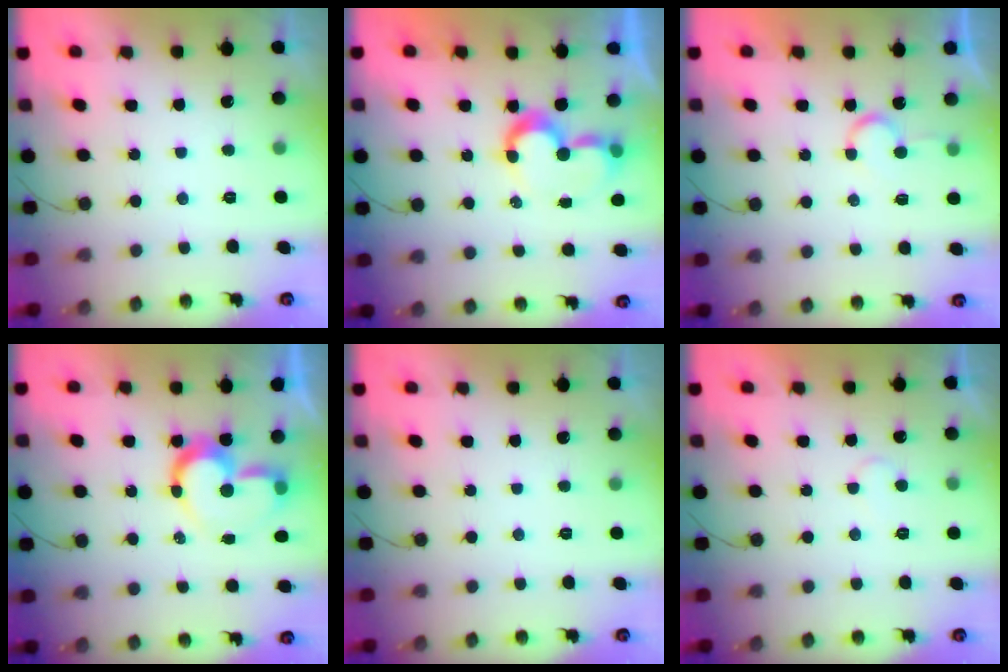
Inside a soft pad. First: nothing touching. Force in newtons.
{"total": 8.8, "press": 8.8, "slide": 0.7}
{"total": 5.0, "press": 5.0, "slide": 0.5}
{"total": 12.1, "press": 12.0, "slide": 1.0}
{"total": 0.0}
{"total": 4.1, "press": 4.1, "slide": 0.2}